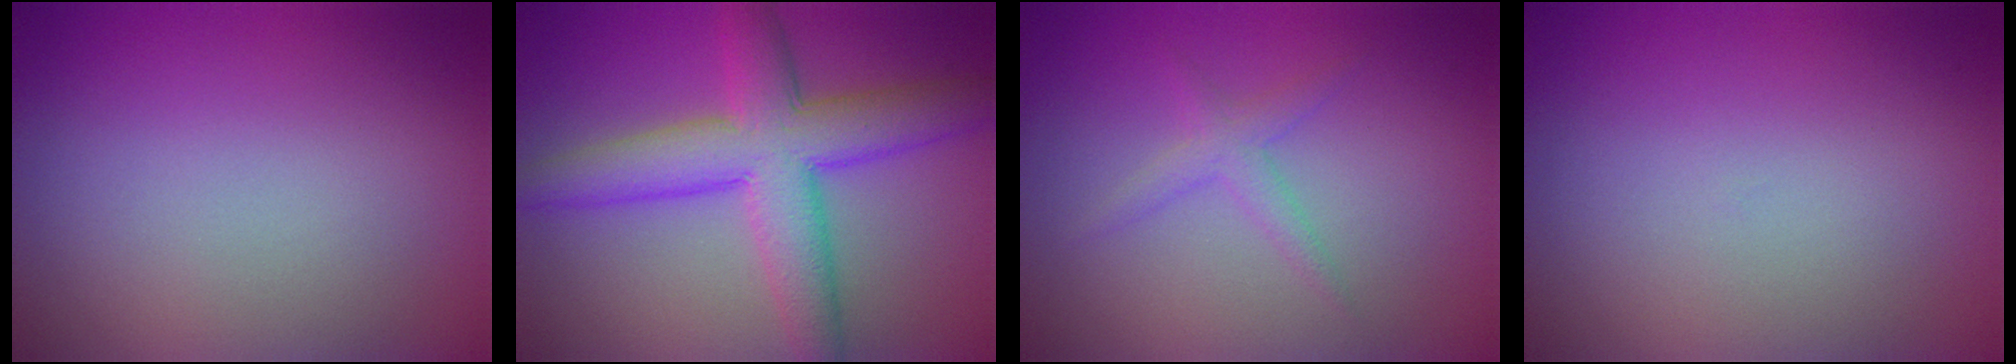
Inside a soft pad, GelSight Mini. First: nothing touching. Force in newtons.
{"total": 7.9, "press": 7.8, "slide": 0.2}
{"total": 1.0, "press": 1.0, "slide": 0.1}
{"total": 0.0}